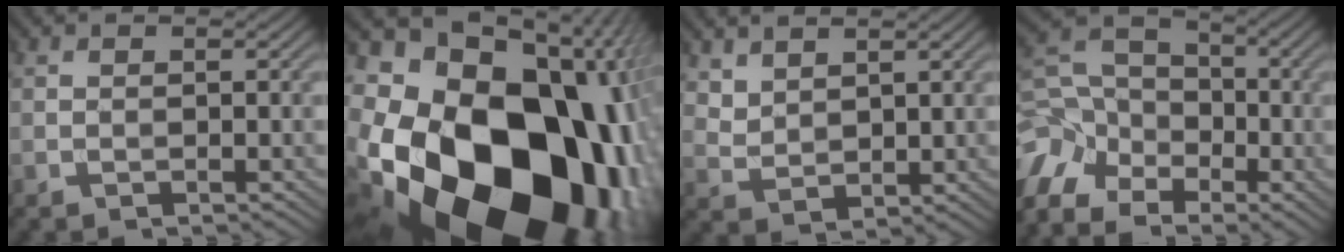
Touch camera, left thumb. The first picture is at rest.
{"total": 25.7, "force": [-7.6, 18.4, 16.3], "torque": [-0.277, -0.077, -0.157]}
{"total": 3.7, "force": [2.8, 1.9, 1.6], "torque": [-0.045, -0.011, 0.070]}
{"total": 10.7, "force": [-6.1, 7.6, 4.3], "torque": [-0.110, -0.014, -0.124]}